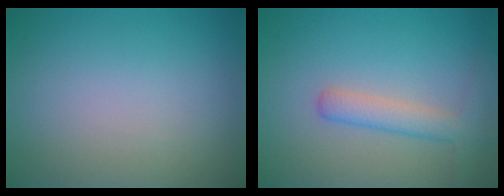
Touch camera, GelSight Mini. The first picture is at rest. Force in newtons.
{"total": 2.3, "press": 2.3, "slide": 0.1}